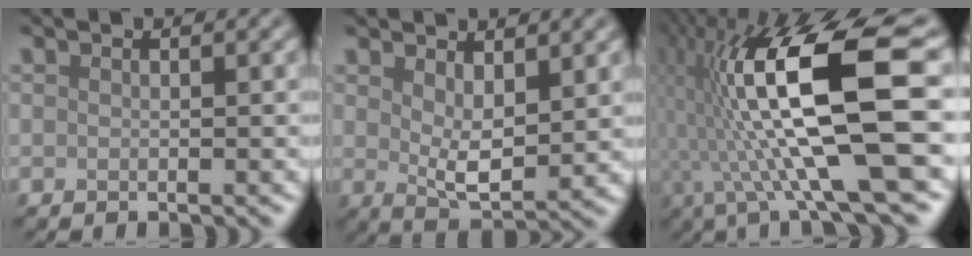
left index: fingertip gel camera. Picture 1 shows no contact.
{"total": 3.9, "force": [1.6, 1.5, 3.2], "torque": [-0.059, -0.012, 0.032]}
{"total": 14.7, "force": [0.3, 3.6, 14.2], "torque": [-0.263, 0.014, 0.003]}